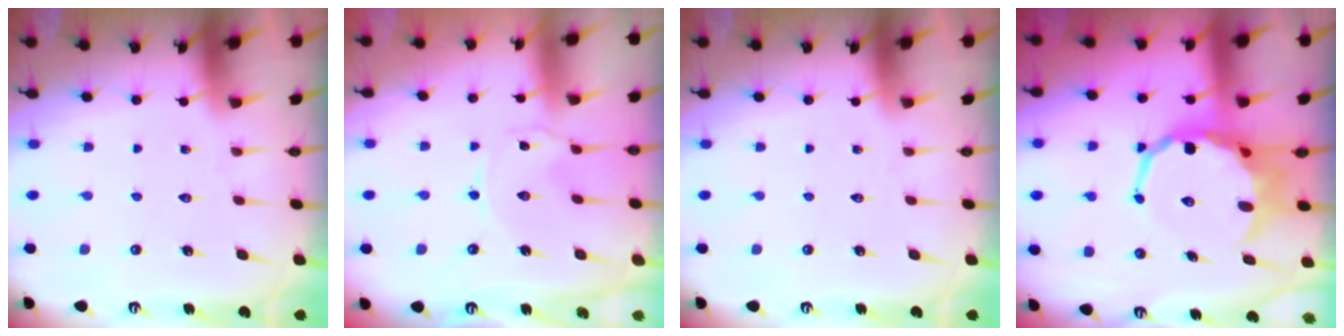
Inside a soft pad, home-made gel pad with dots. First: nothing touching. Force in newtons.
{"total": 0.0}
{"total": 0.0}
{"total": 10.3, "press": 10.0, "slide": 2.2}